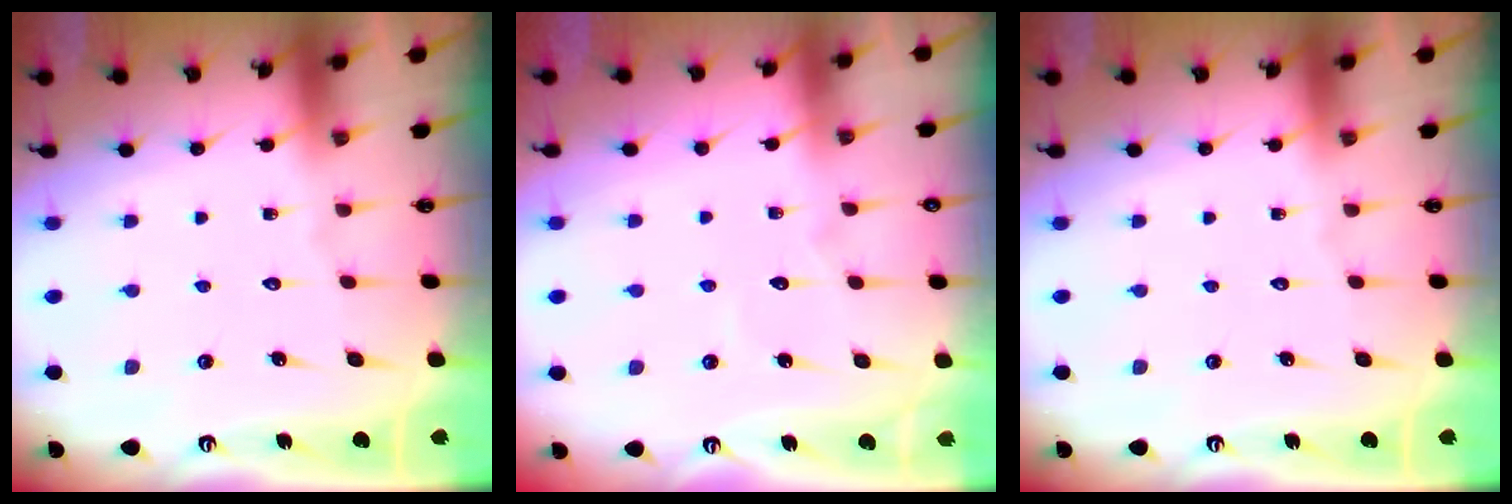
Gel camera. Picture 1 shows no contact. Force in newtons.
{"total": 3.1, "press": 3.1, "slide": 0.3}
{"total": 0.0}